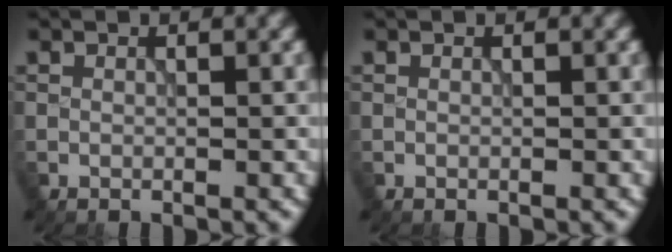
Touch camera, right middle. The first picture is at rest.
{"total": 0.0}